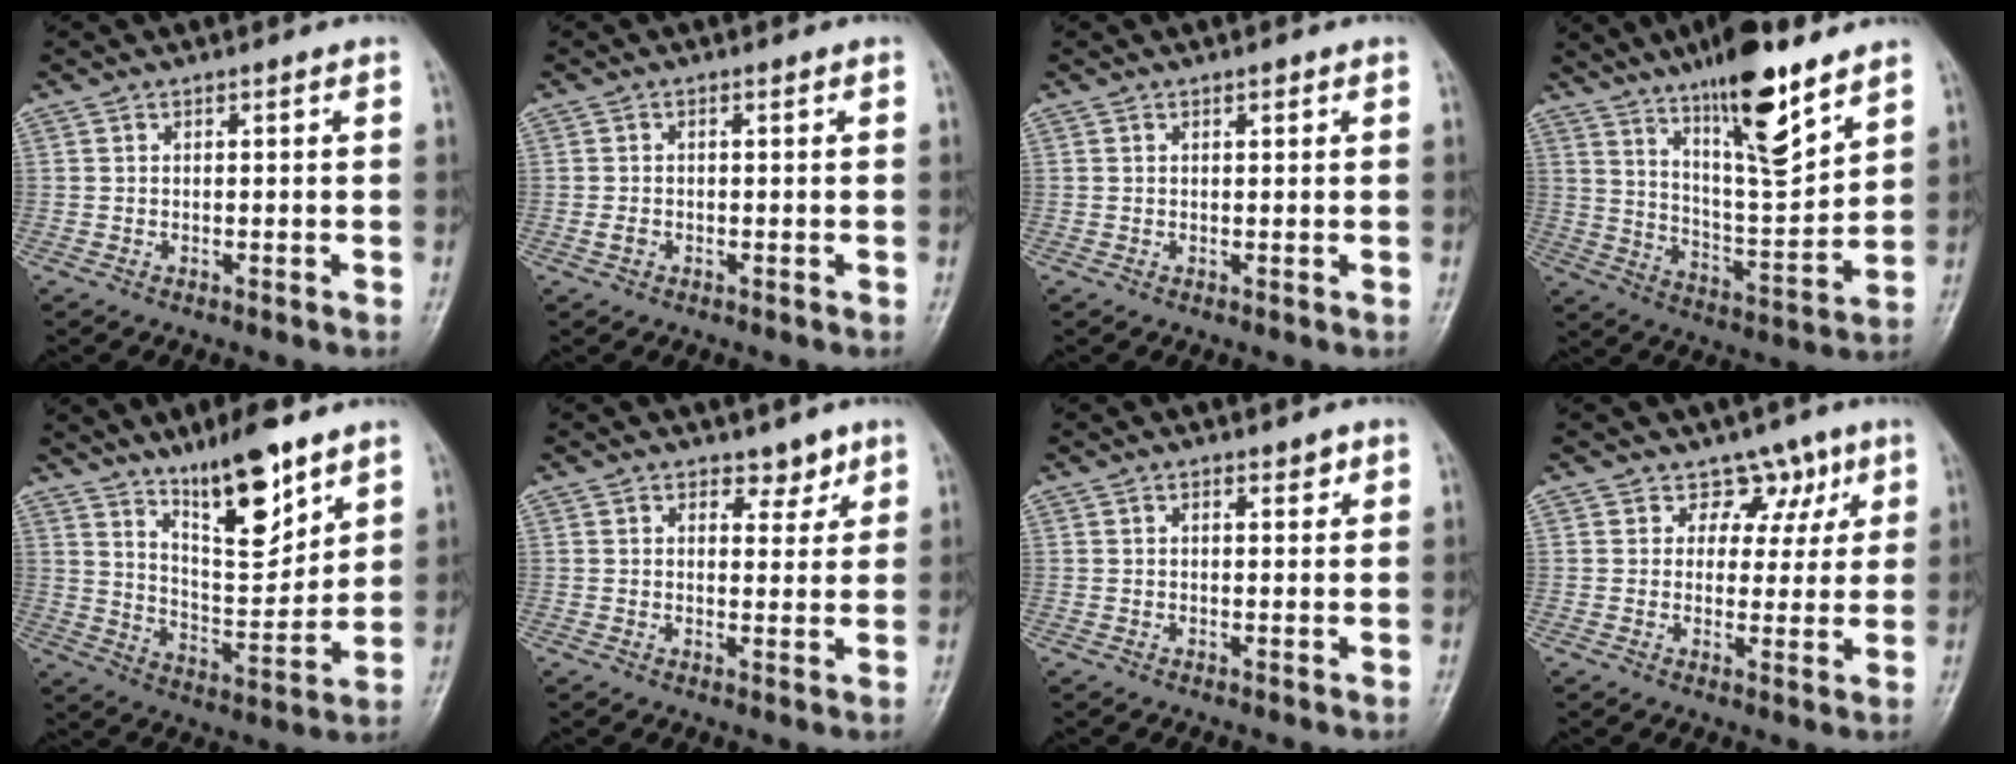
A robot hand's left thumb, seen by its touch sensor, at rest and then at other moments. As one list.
[{"total": 1.3, "force": [-0.4, 0.9, 0.8], "torque": [-0.016, 0.001, -0.009]}, {"total": 0.9, "force": [0.5, 0.4, 0.6], "torque": [-0.006, -0.001, 0.007]}, {"total": 17.6, "force": [11.7, 4.0, 12.5], "torque": [-0.185, -0.071, 0.205]}, {"total": 14.4, "force": [9.6, 4.3, 9.8], "torque": [-0.133, -0.069, 0.174]}, {"total": 3.6, "force": [2.5, 2.3, 1.4], "torque": [0.007, -0.015, 0.035]}, {"total": 2.0, "force": [1.0, 1.0, 1.4], "torque": [-0.010, -0.002, 0.013]}, {"total": 5.6, "force": [3.3, 4.4, 1.2], "torque": [0.028, -0.010, 0.044]}]